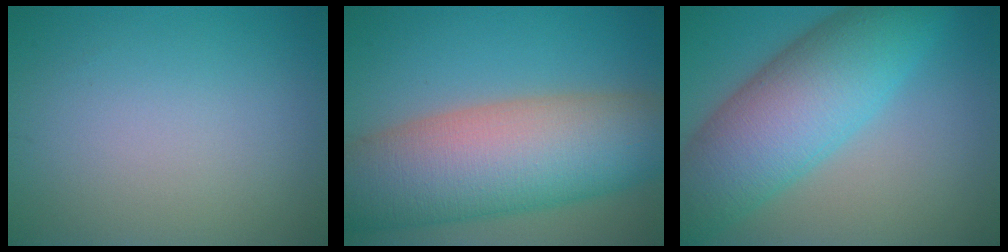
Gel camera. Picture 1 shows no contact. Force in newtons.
{"total": 13.3, "press": 13.3, "slide": 0.7}
{"total": 10.6, "press": 10.6, "slide": 0.1}